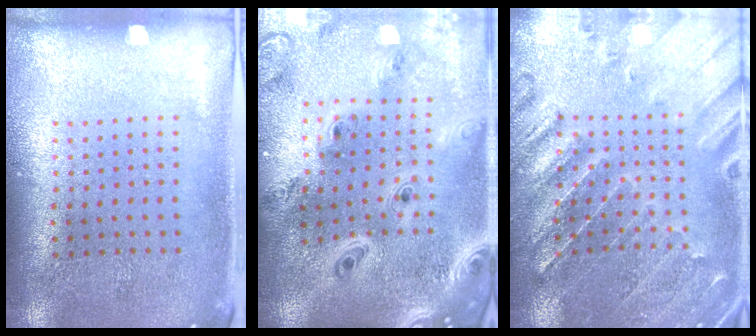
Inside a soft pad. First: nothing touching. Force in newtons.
{"total": 3.9, "press": 3.0, "slide": 2.5}
{"total": 1.0, "press": 0.9, "slide": 0.3}